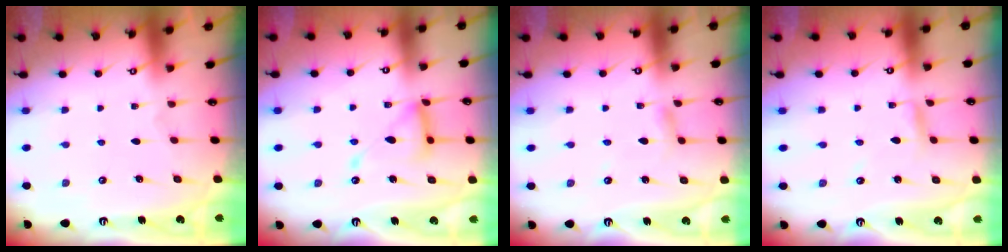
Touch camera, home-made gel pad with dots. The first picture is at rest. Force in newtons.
{"total": 13.8, "press": 13.7, "slide": 1.3}
{"total": 5.1, "press": 5.1, "slide": 0.6}
{"total": 3.1, "press": 3.1, "slide": 0.3}